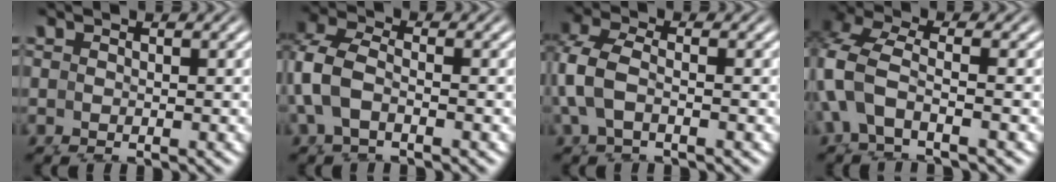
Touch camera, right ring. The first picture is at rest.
{"total": 5.5, "force": [0.6, 4.5, 3.1], "torque": [-0.099, -0.015, 0.008]}
{"total": 5.0, "force": [0.6, 3.9, 3.1], "torque": [-0.100, -0.016, 0.013]}
{"total": 5.1, "force": [0.3, 4.0, 3.1], "torque": [-0.112, -0.026, 0.016]}